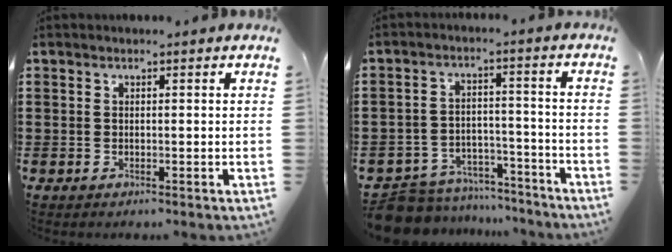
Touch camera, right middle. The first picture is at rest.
{"total": 7.3, "force": [-7.1, 1.4, 0.6], "torque": [-0.017, 0.018, -0.142]}